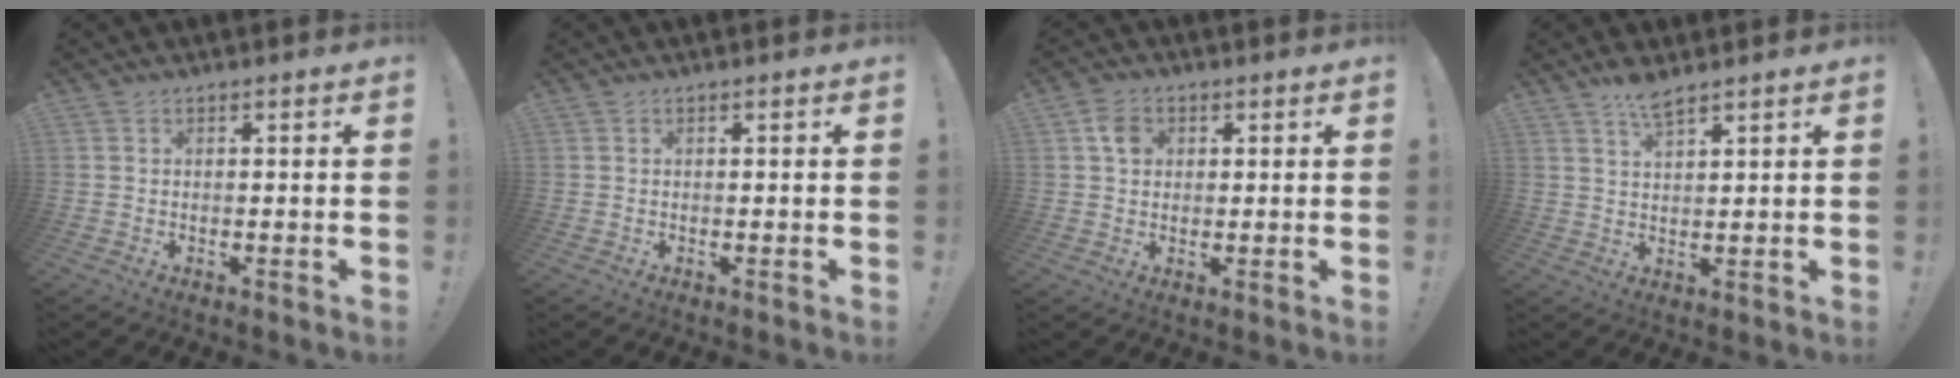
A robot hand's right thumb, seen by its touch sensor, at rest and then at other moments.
{"total": 0.0}
{"total": 4.9, "force": [1.6, 4.0, 2.3], "torque": [-0.029, 0.004, 0.028]}
{"total": 4.7, "force": [3.8, 0.8, 2.6], "torque": [-0.047, -0.022, 0.066]}